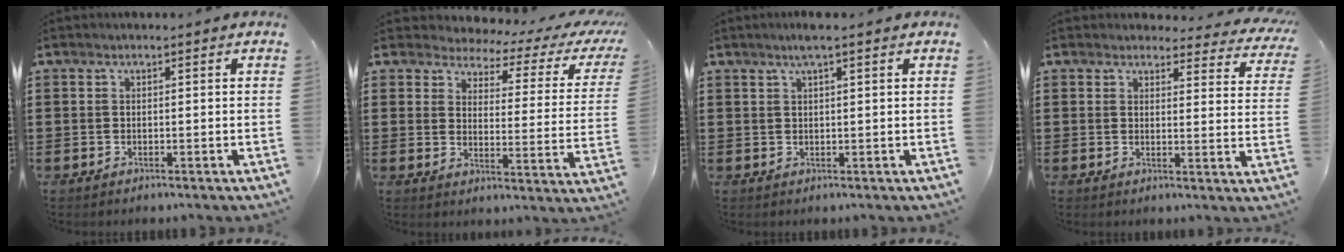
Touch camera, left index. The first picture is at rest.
{"total": 2.6, "force": [2.1, 1.1, 1.2], "torque": [-0.034, -0.021, 0.025]}
{"total": 2.4, "force": [1.6, 0.0, 1.8], "torque": [-0.037, 0.002, 0.029]}
{"total": 3.6, "force": [3.4, 0.7, 0.9], "torque": [-0.017, -0.019, 0.059]}